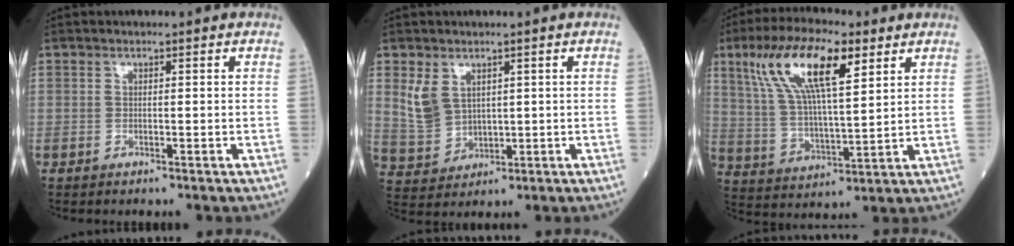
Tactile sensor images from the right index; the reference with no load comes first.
{"total": 5.0, "force": [1.9, 3.7, 2.8], "torque": [-0.072, 0.008, 0.054]}
{"total": 14.9, "force": [7.3, 3.7, 12.4], "torque": [-0.249, 0.020, 0.137]}